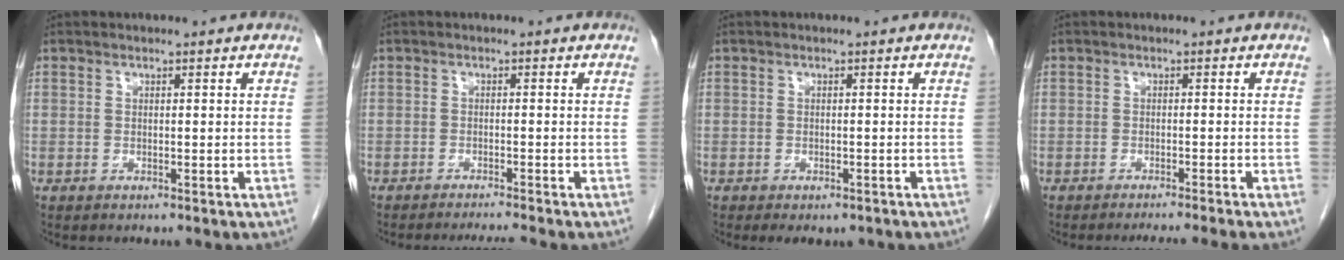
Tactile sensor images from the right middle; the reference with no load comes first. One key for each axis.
{"total": 3.7, "fx": -3.3, "fy": -1.1, "fz": 1.1, "tx": -0.016, "ty": -0.010, "tz": -0.050}
{"total": 3.5, "fx": -2.6, "fy": 1.9, "fz": 1.5, "tx": -0.012, "ty": -0.002, "tz": -0.030}
{"total": 5.5, "fx": -4.8, "fy": -1.4, "fz": 2.4, "tx": -0.010, "ty": -0.007, "tz": -0.063}